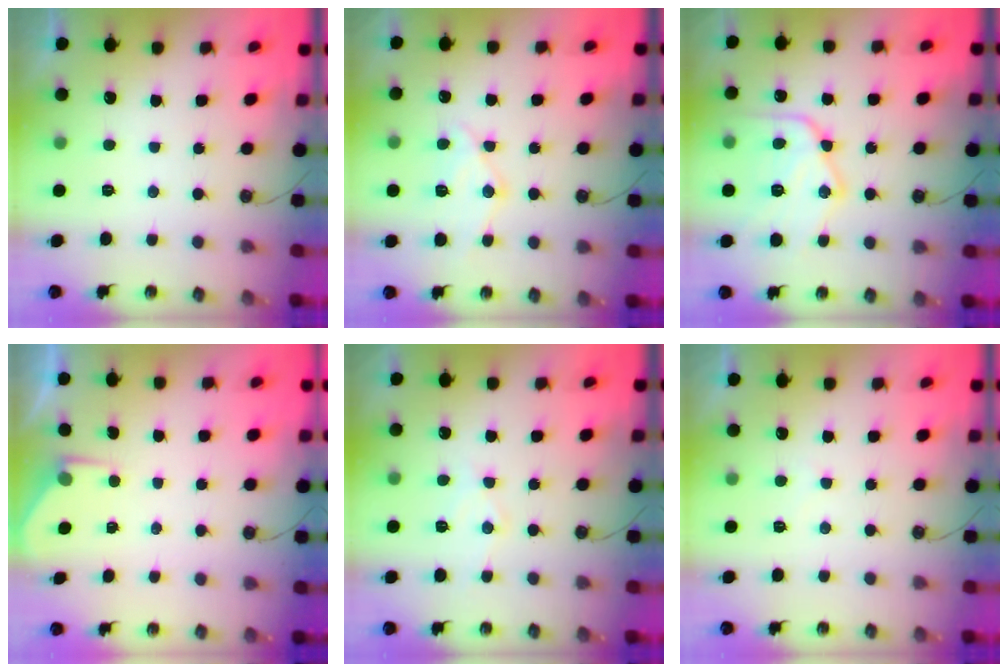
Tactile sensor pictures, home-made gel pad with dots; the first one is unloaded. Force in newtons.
{"total": 14.4, "press": 14.3, "slide": 1.4}
{"total": 18.4, "press": 18.3, "slide": 1.5}
{"total": 3.1, "press": 3.1, "slide": 0.4}
{"total": 7.4, "press": 7.4, "slide": 0.4}
{"total": 3.9, "press": 3.9, "slide": 0.5}